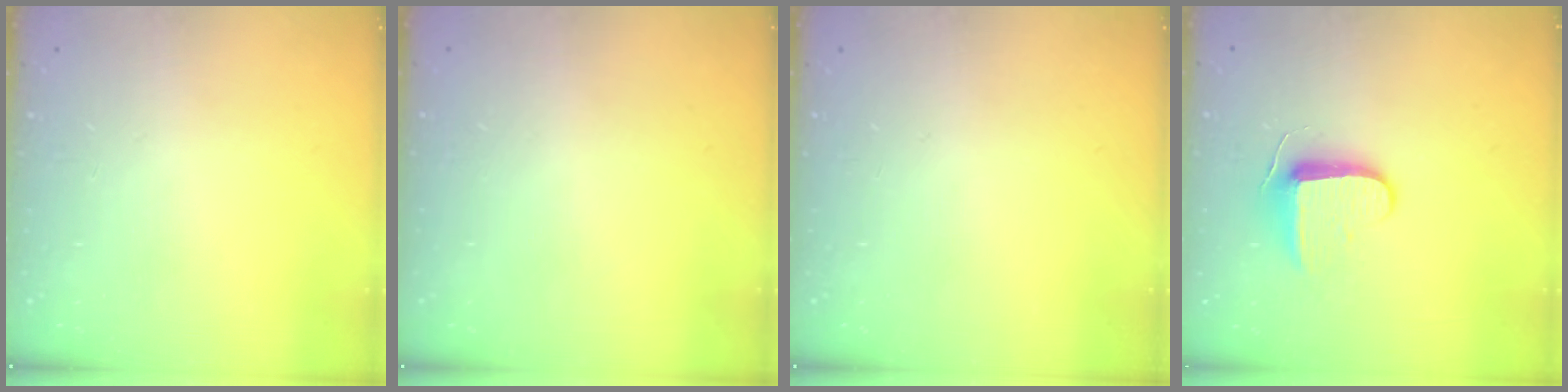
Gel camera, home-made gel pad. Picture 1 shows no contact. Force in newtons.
{"total": 0.6, "press": 0.5, "slide": 0.2}
{"total": 0.0}
{"total": 9.3, "press": 9.2, "slide": 1.5}